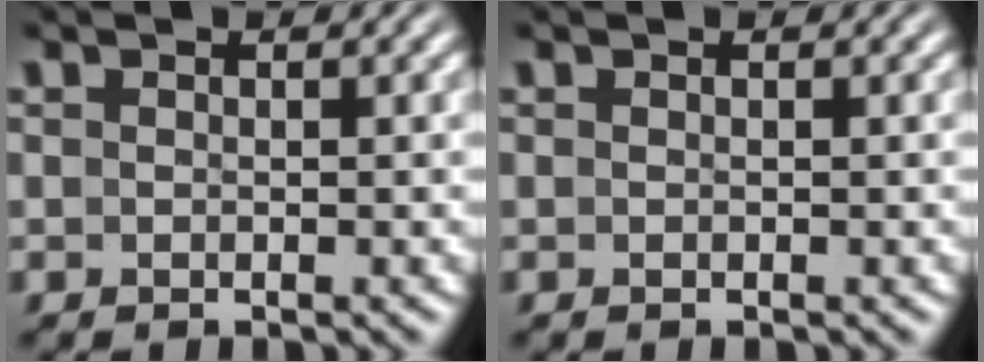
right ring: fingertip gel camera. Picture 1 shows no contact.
{"total": 0.0}